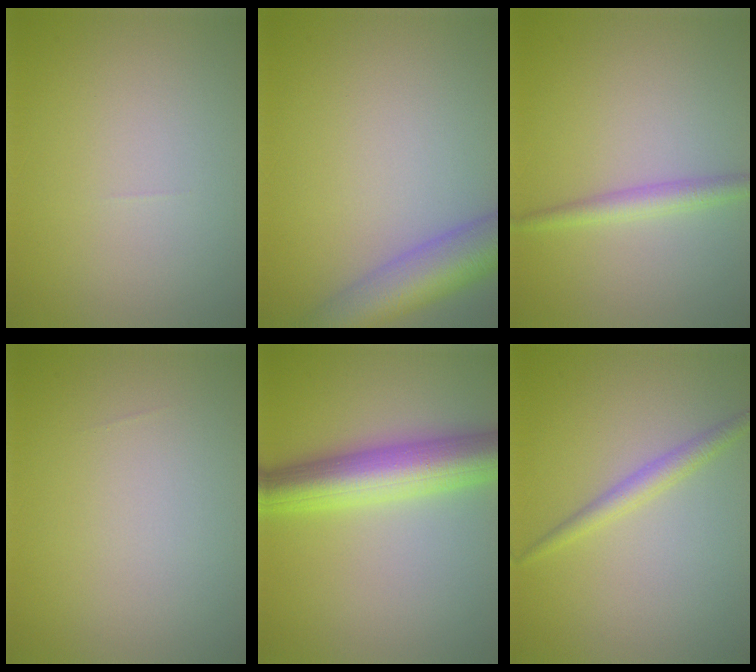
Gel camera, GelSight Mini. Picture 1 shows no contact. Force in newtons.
{"total": 6.9, "press": 6.9, "slide": 0.5}
{"total": 2.1, "press": 2.1, "slide": 0.0}
{"total": 0.0}
{"total": 7.6, "press": 7.6, "slide": 0.2}
{"total": 1.9, "press": 1.9, "slide": 0.1}